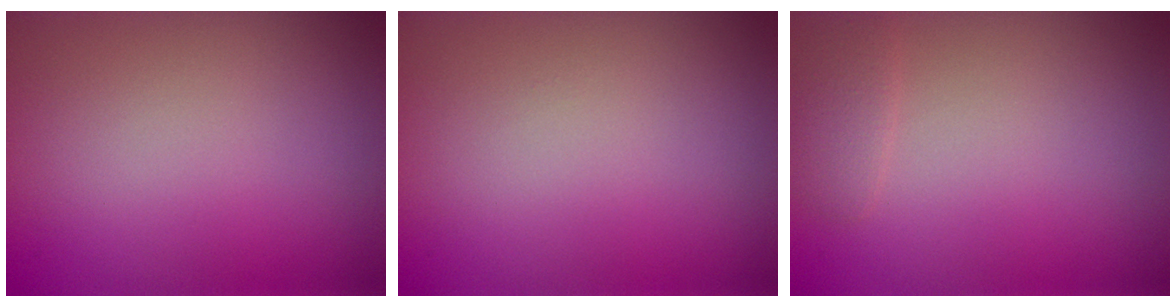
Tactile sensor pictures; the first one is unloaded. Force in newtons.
{"total": 0.0}
{"total": 1.0, "press": 1.0, "slide": 0.2}